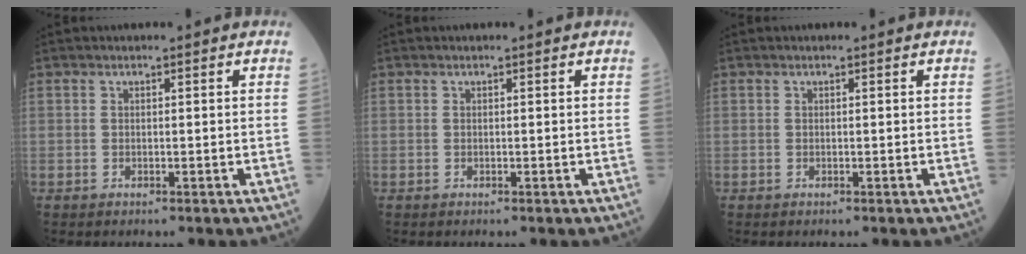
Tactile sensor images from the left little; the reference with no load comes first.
{"total": 0.0}
{"total": 0.0}